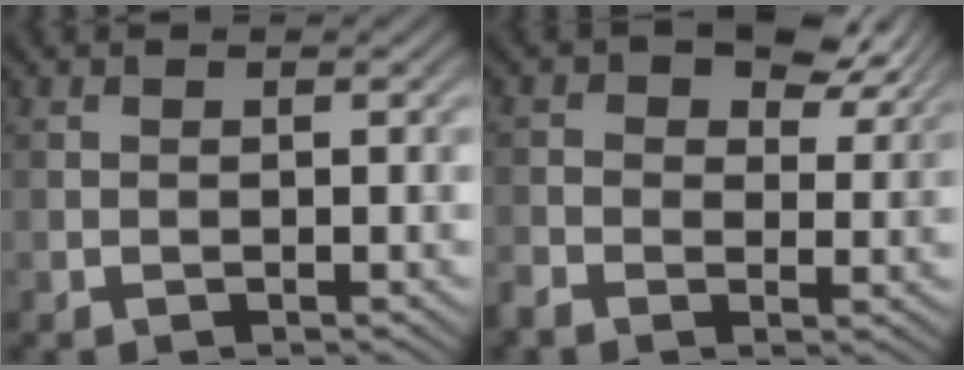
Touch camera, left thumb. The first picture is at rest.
{"total": 6.4, "force": [1.6, 4.4, 4.4], "torque": [-0.075, -0.004, 0.016]}